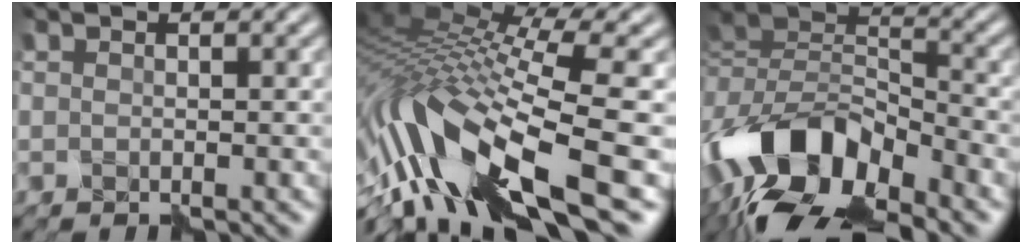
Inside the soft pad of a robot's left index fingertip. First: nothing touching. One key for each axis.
{"total": 12.8, "fx": -4.9, "fy": 3.7, "fz": 11.2, "tx": -0.233, "ty": 0.022, "tz": -0.085}
{"total": 12.3, "fx": -7.3, "fy": 5.7, "fz": 8.2, "tx": -0.158, "ty": 0.003, "tz": -0.136}